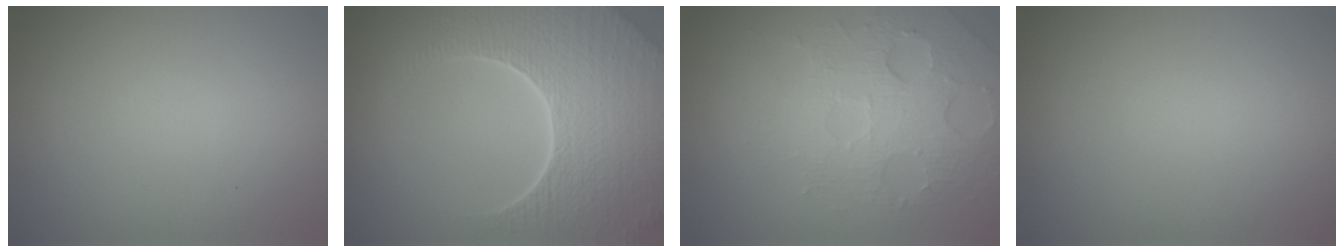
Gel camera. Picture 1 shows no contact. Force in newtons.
{"total": 9.1, "press": 6.5, "slide": 6.3}
{"total": 4.5, "press": 3.8, "slide": 2.3}
{"total": 0.0}